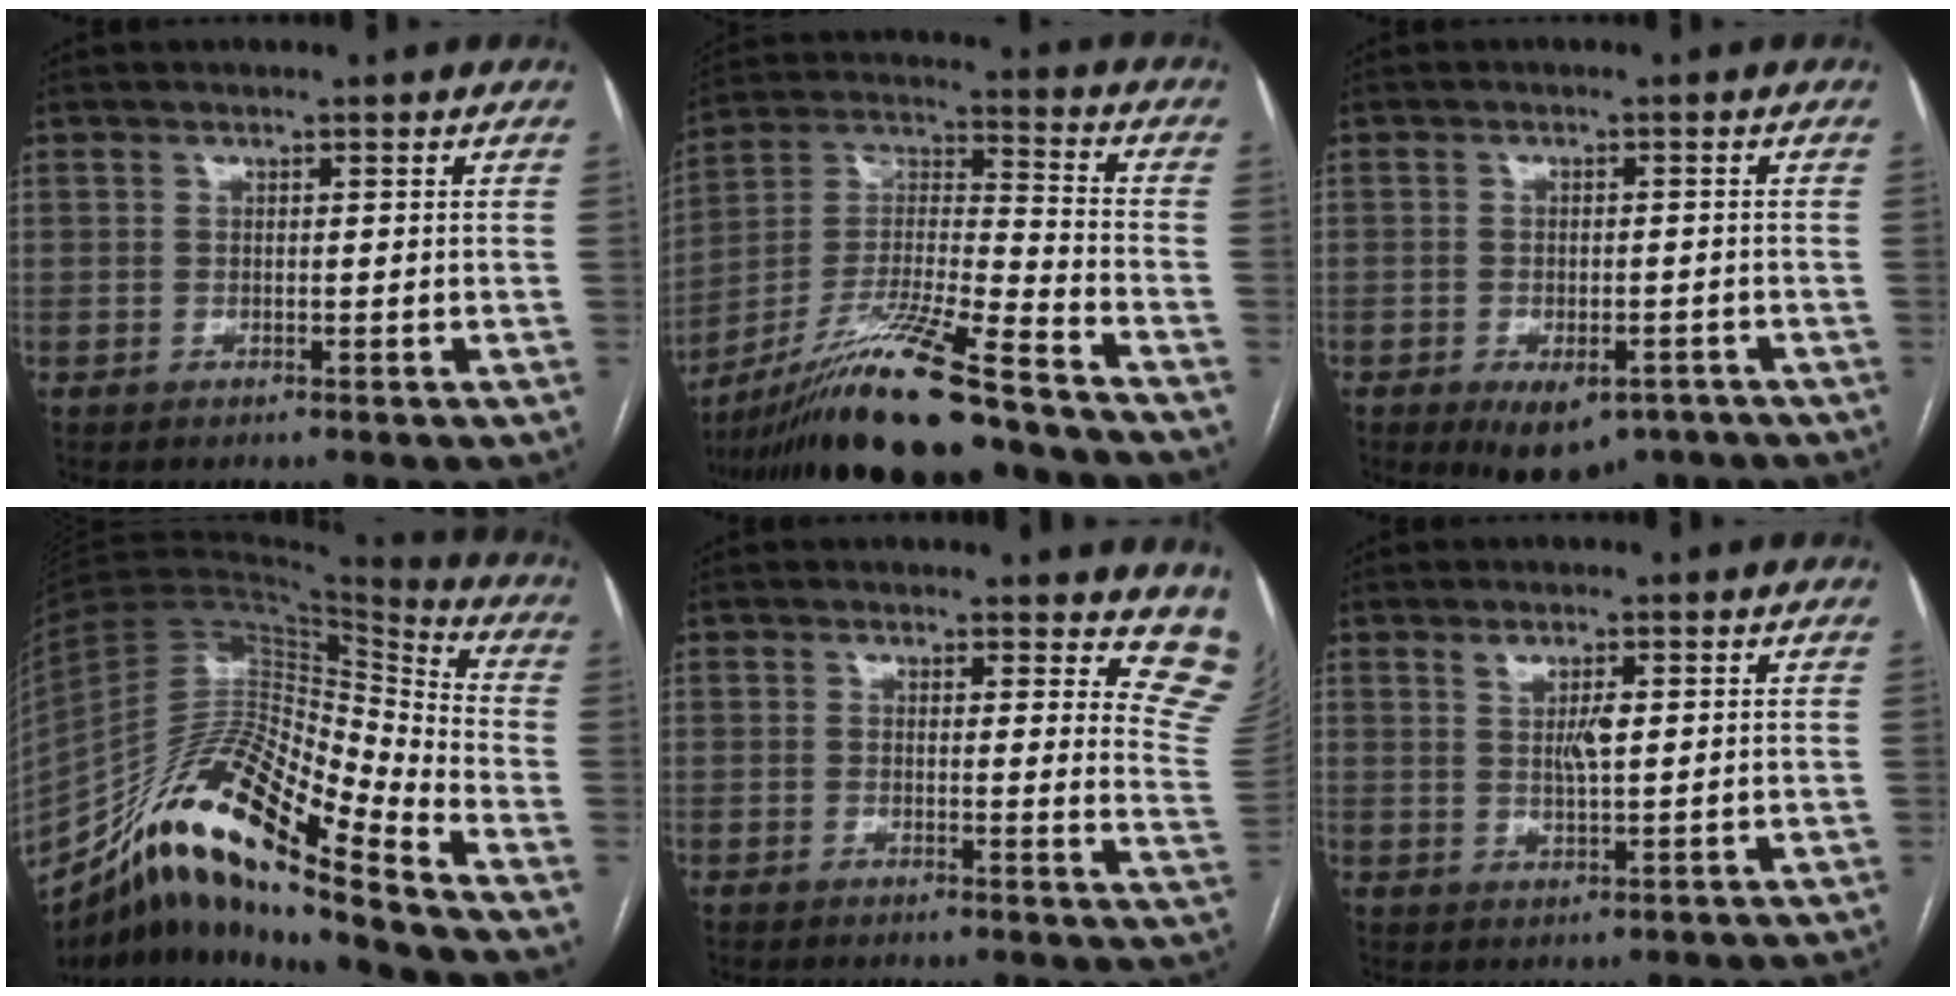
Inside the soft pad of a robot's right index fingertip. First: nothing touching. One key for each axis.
{"total": 20.8, "fx": -16.7, "fy": 0.5, "fz": 12.3, "tx": -0.248, "ty": -0.024, "tz": -0.302}
{"total": 7.7, "fx": -4.9, "fy": 4.4, "fz": 4.0, "tx": -0.045, "ty": 0.002, "tz": -0.063}
{"total": 21.4, "fx": -15.1, "fy": 2.5, "fz": 14.9, "tx": -0.294, "ty": -0.002, "tz": -0.279}
{"total": 9.5, "fx": 8.5, "fy": 2.6, "fz": 3.4, "tx": -0.007, "ty": -0.050, "tz": 0.058}
{"total": 3.0, "fx": 1.0, "fy": 0.6, "fz": 2.7, "tx": -0.052, "ty": -0.001, "tz": 0.020}